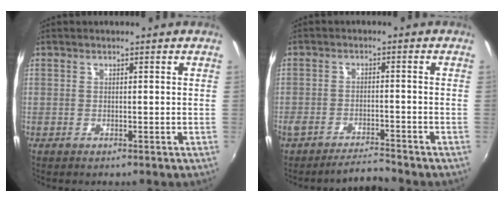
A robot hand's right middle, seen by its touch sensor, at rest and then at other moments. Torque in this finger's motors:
{"motor_torque": [0.62, -0.62, 0.16, 0.11]}